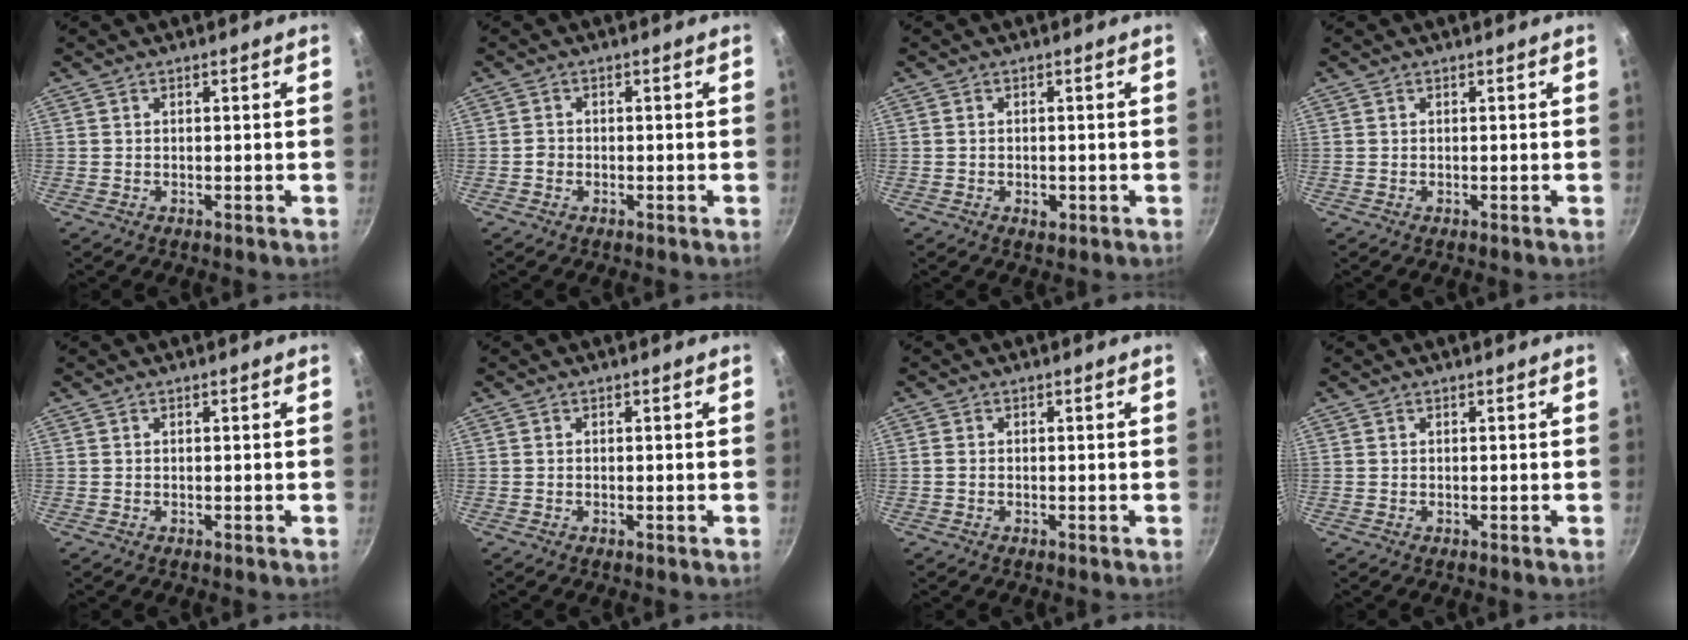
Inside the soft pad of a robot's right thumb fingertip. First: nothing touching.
{"total": 1.0, "force": [-0.4, 0.9, 0.3], "torque": [-0.002, 0.005, -0.007]}
{"total": 1.9, "force": [-0.6, 1.3, 1.3], "torque": [-0.020, 0.000, -0.009]}
{"total": 0.0}
{"total": 0.0}
{"total": 0.0}
{"total": 0.7, "force": [-0.1, 0.6, 0.4], "torque": [-0.009, 0.002, -0.002]}
{"total": 0.0}